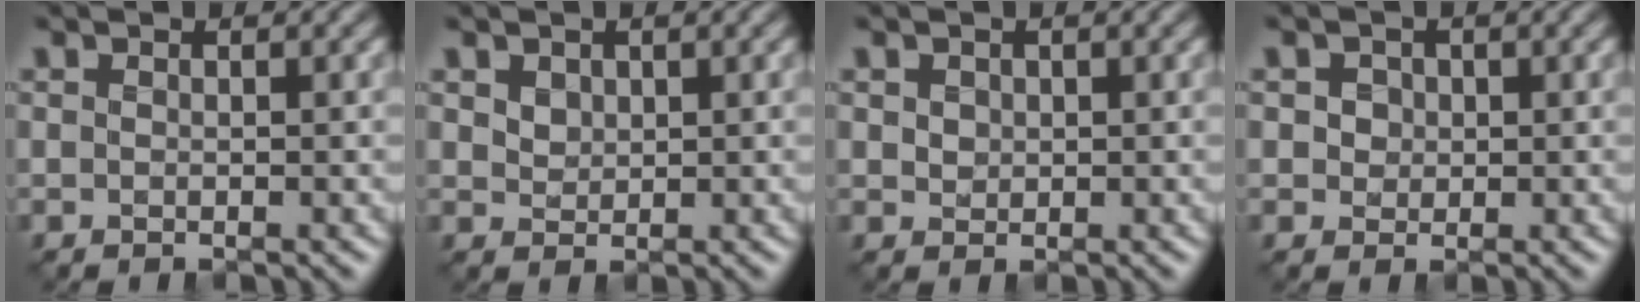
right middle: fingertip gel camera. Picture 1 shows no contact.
{"total": 2.3, "force": [1.1, 1.6, 1.1], "torque": [-0.032, -0.001, 0.026]}
{"total": 1.6, "force": [0.7, 1.3, 0.7], "torque": [-0.022, 0.001, 0.018]}
{"total": 2.9, "force": [1.0, 2.3, 1.5], "torque": [-0.038, 0.007, 0.015]}